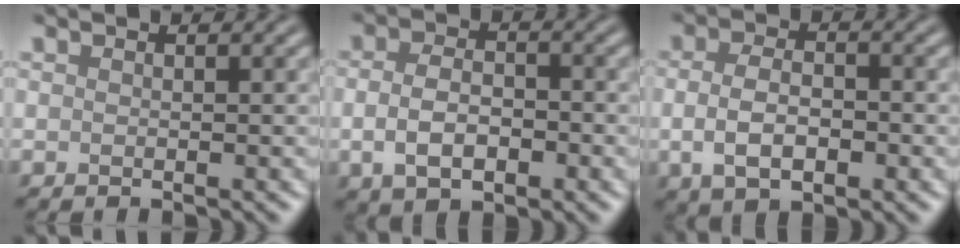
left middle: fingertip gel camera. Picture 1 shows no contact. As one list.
[{"total": 4.1, "force": [-0.9, 2.5, 3.2], "torque": [-0.064, -0.005, -0.020]}, {"total": 4.4, "force": [-0.8, 2.4, 3.7], "torque": [-0.073, -0.005, -0.015]}]